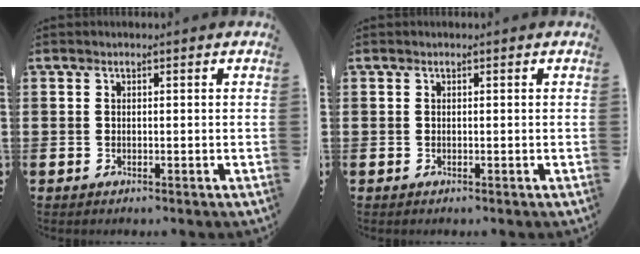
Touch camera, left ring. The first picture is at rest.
{"total": 0.0}